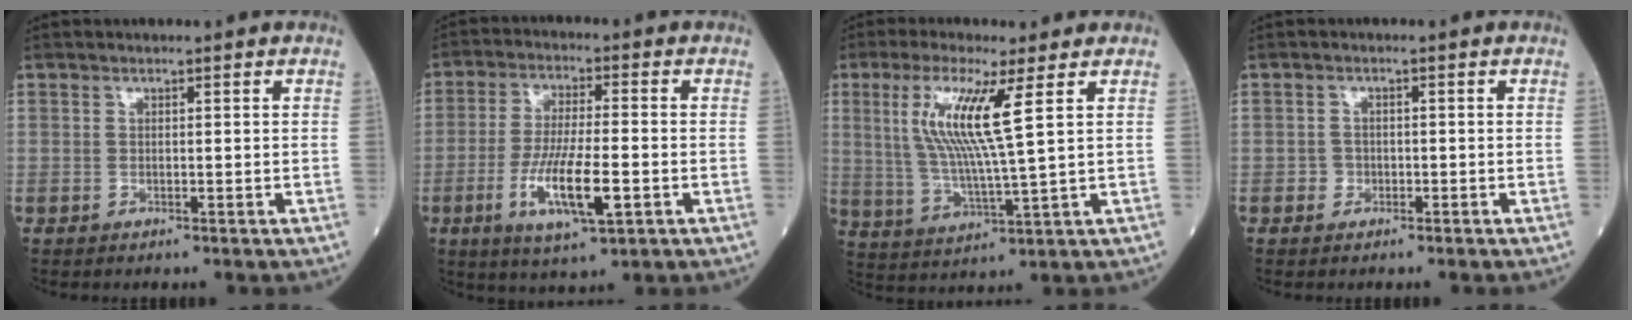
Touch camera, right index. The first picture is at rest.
{"total": 10.5, "force": [-3.4, 1.7, 9.8], "torque": [-0.191, -0.013, -0.059]}
{"total": 10.4, "force": [3.3, -0.3, 9.9], "torque": [-0.207, -0.004, 0.064]}
{"total": 1.3, "force": [-0.6, 1.2, 0.1], "torque": [0.006, 0.008, -0.014]}